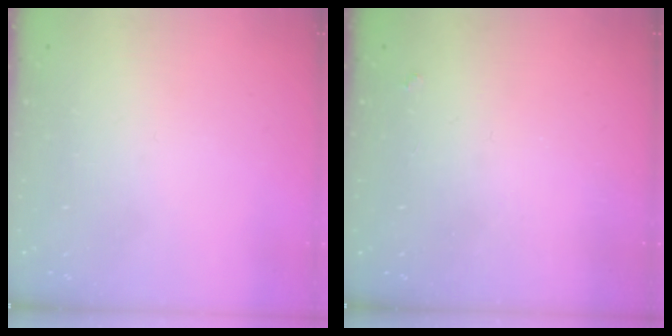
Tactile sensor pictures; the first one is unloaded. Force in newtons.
{"total": 1.3, "press": 1.3, "slide": 0.4}